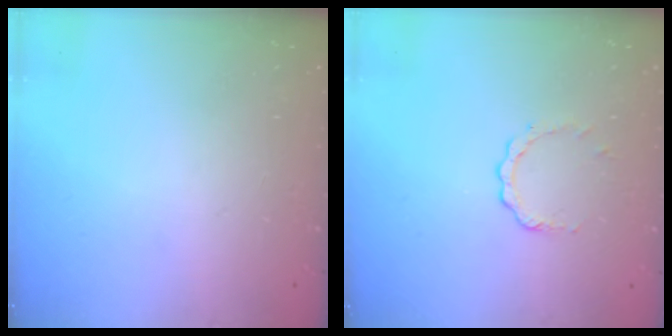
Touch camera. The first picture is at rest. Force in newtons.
{"total": 3.4, "press": 3.4, "slide": 0.5}